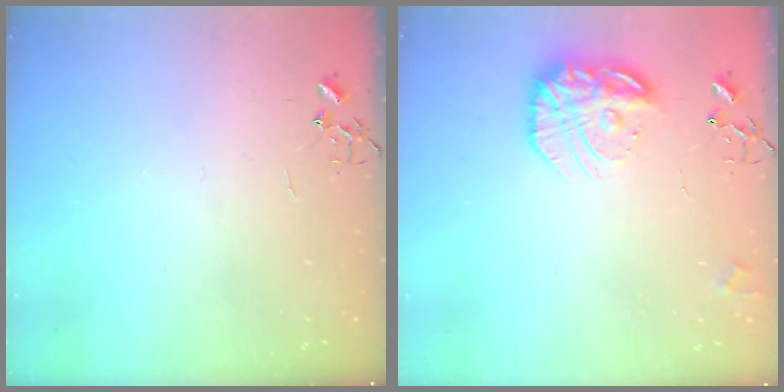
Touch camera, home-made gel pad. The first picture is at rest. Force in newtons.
{"total": 17.1, "press": 17.0, "slide": 1.2}